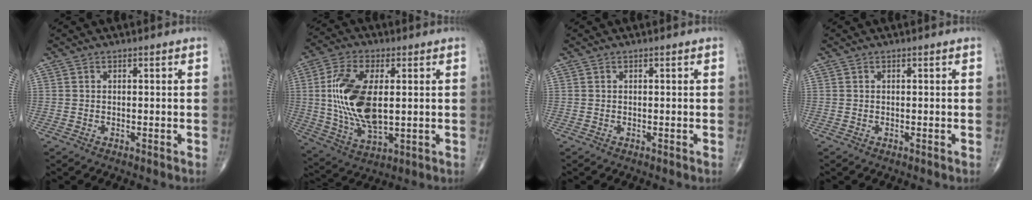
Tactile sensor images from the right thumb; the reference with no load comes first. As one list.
[{"total": 16.6, "force": [1.6, 8.3, 14.3], "torque": [-0.286, -0.011, 0.036]}, {"total": 0.0}, {"total": 0.0}]